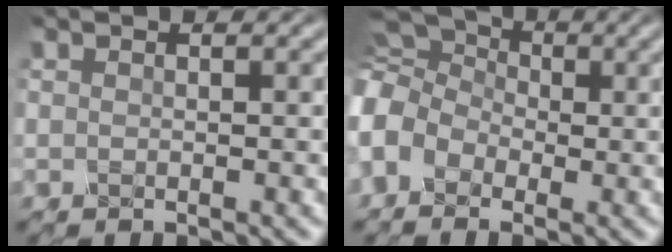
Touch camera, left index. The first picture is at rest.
{"total": 7.5, "force": [-0.8, 5.9, 4.6], "torque": [-0.124, 0.018, -0.029]}